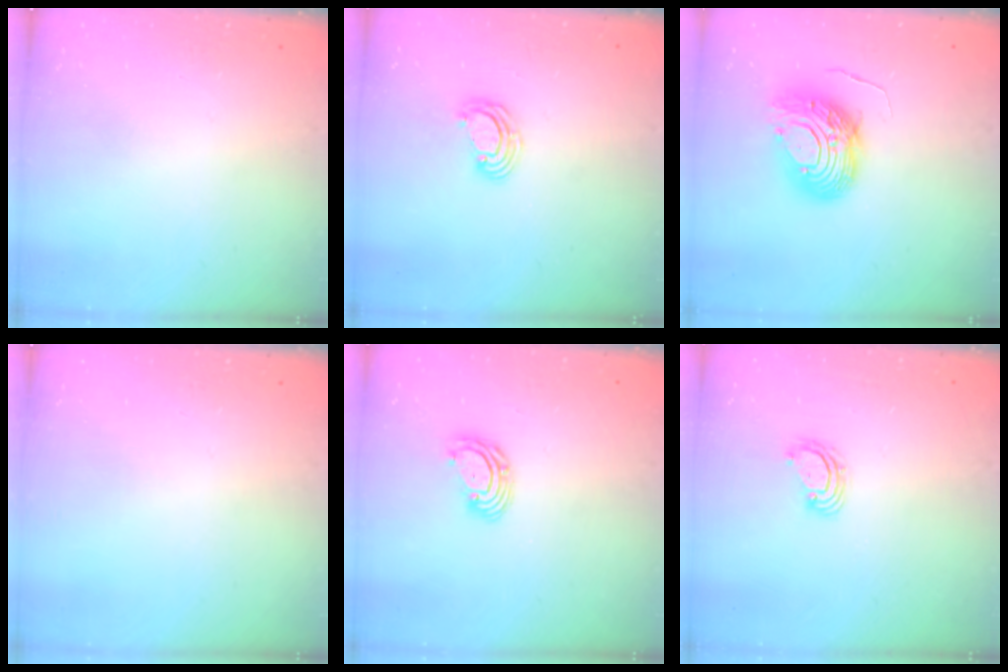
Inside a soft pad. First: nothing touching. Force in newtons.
{"total": 5.5, "press": 5.5, "slide": 0.2}
{"total": 12.3, "press": 12.3, "slide": 1.1}
{"total": 0.0}
{"total": 5.7, "press": 5.7, "slide": 0.9}
{"total": 3.4, "press": 3.4, "slide": 0.2}